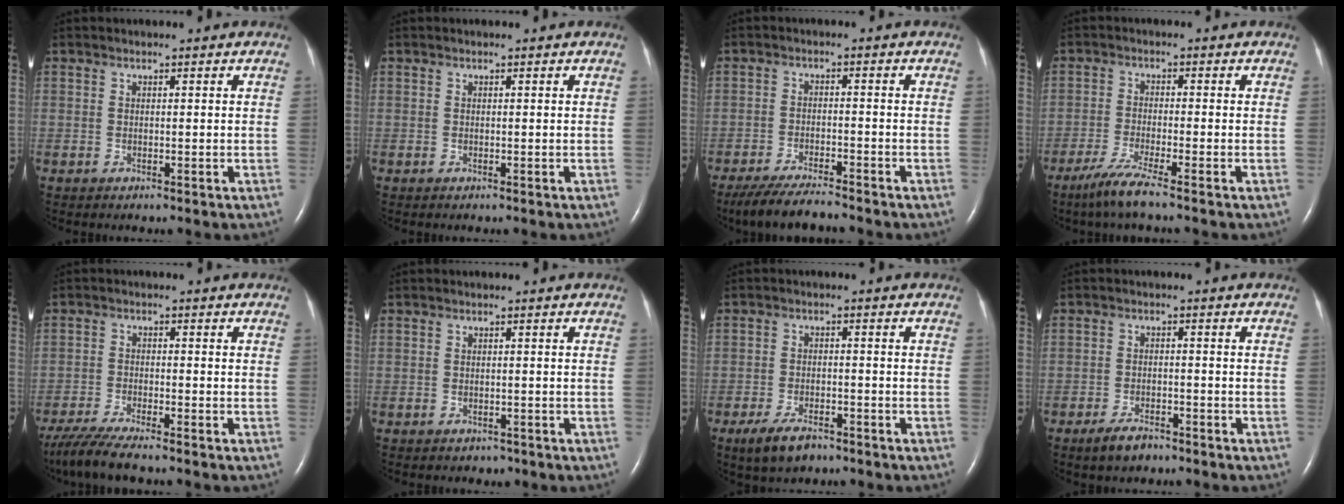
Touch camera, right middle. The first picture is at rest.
{"total": 0.0}
{"total": 7.3, "force": [-6.6, 0.4, 3.1], "torque": [-0.053, -0.021, -0.115]}
{"total": 4.8, "force": [-3.5, -0.6, 3.2], "torque": [-0.076, -0.018, -0.075]}
{"total": 6.9, "force": [-5.8, -0.1, 3.7], "torque": [-0.069, -0.025, -0.104]}
{"total": 1.3, "force": [-1.1, 0.7, 0.0], "torque": [-0.006, 0.000, -0.014]}
{"total": 5.3, "force": [-3.7, 2.0, 3.1], "torque": [-0.071, -0.007, -0.061]}
{"total": 3.6, "force": [-2.8, 1.3, 1.9], "torque": [-0.047, -0.005, -0.045]}